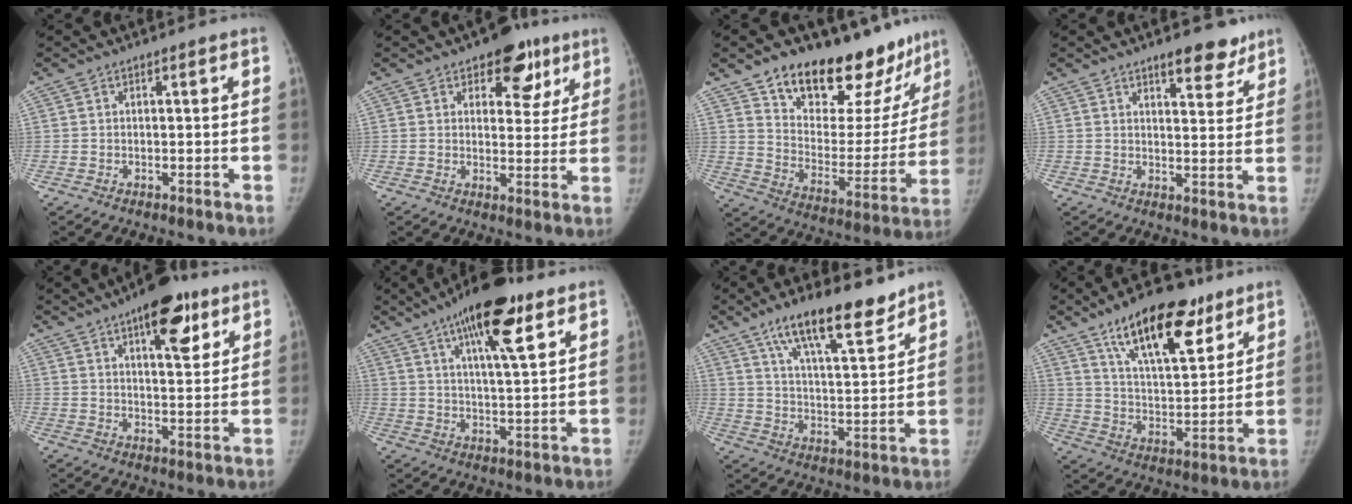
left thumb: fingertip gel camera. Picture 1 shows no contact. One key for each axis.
{"total": 9.9, "fx": 5.7, "fy": 5.8, "fz": 5.6, "tx": -0.023, "ty": -0.021, "tz": 0.073}
{"total": 25.2, "fx": 19.0, "fy": 11.4, "fz": 12.0, "tx": -0.122, "ty": -0.110, "tz": 0.283}
{"total": 7.0, "fx": 5.2, "fy": 2.7, "fz": 3.9, "tx": -0.024, "ty": -0.031, "tz": 0.071}
{"total": 12.8, "fx": 7.2, "fy": 4.9, "fz": 9.4, "tx": -0.101, "ty": -0.030, "tz": 0.100}
{"total": 15.5, "fx": 8.6, "fy": 4.2, "fz": 12.2, "tx": -0.178, "ty": -0.027, "tz": 0.135}
{"total": 15.4, "fx": 11.0, "fy": 4.3, "fz": 9.9, "tx": -0.133, "ty": -0.062, "tz": 0.188}
{"total": 19.3, "fx": 12.0, "fy": 7.5, "fz": 13.2, "tx": -0.175, "ty": -0.052, "tz": 0.204}